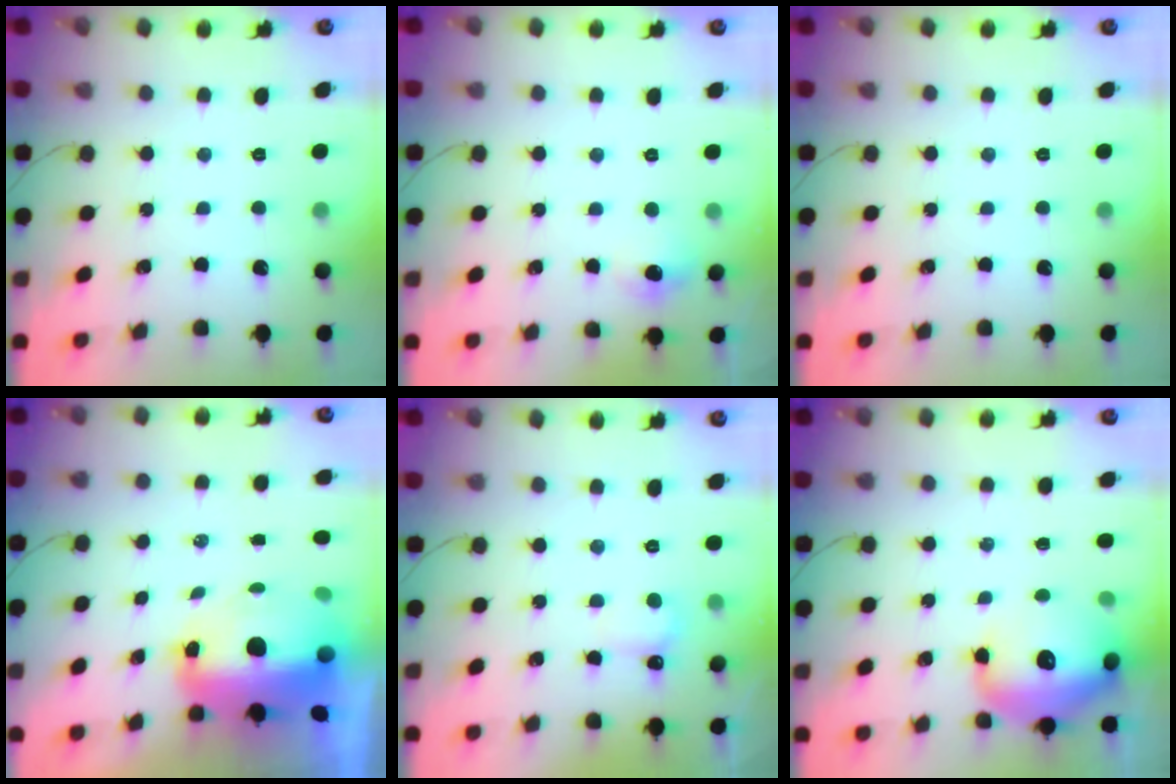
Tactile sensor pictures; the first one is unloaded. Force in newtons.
{"total": 5.1, "press": 4.6, "slide": 2.1}
{"total": 0.0}
{"total": 14.6, "press": 10.5, "slide": 10.1}
{"total": 4.6, "press": 4.4, "slide": 1.3}
{"total": 16.8, "press": 16.5, "slide": 3.2}